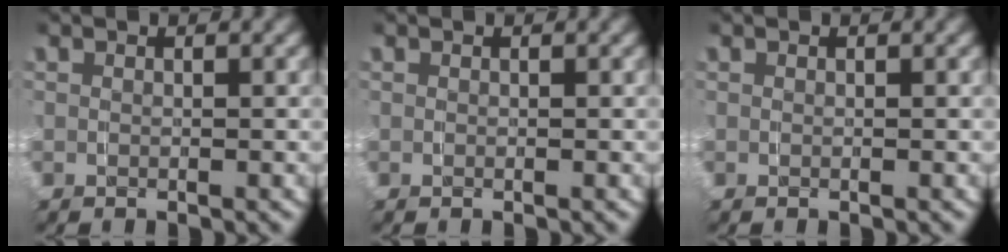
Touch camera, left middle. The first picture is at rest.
{"total": 0.0}
{"total": 0.0}